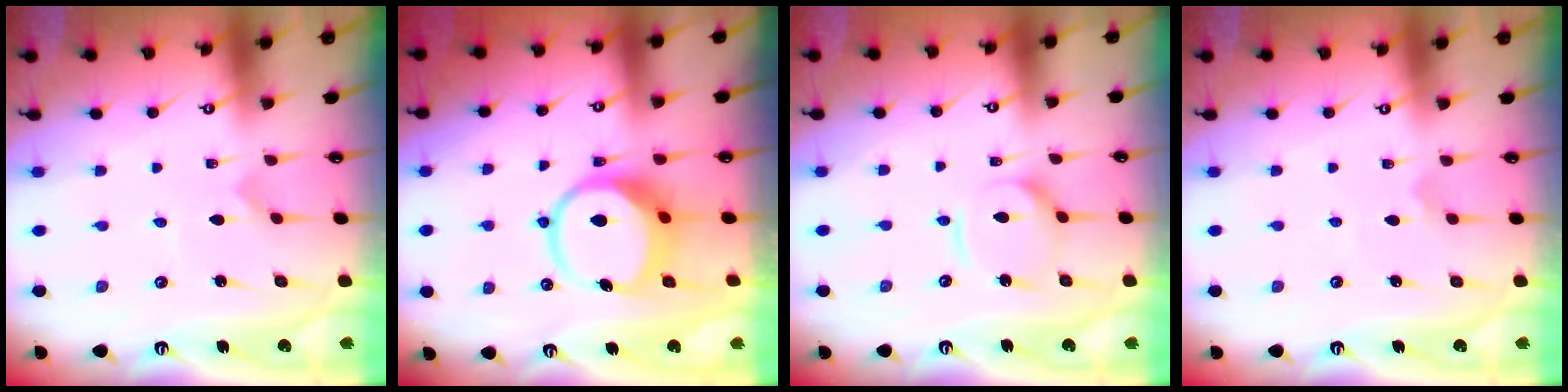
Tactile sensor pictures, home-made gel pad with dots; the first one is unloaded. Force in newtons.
{"total": 10.6, "press": 10.5, "slide": 1.2}
{"total": 9.6, "press": 9.6, "slide": 0.9}
{"total": 2.5, "press": 2.5, "slide": 0.2}